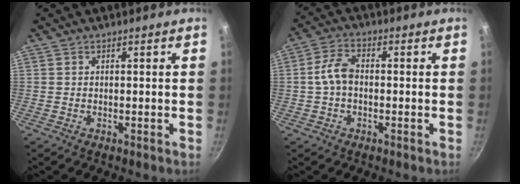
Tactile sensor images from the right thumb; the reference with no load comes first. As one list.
[{"total": 5.5, "force": [-0.5, 3.5, 4.2], "torque": [-0.080, 0.025, -0.015]}]